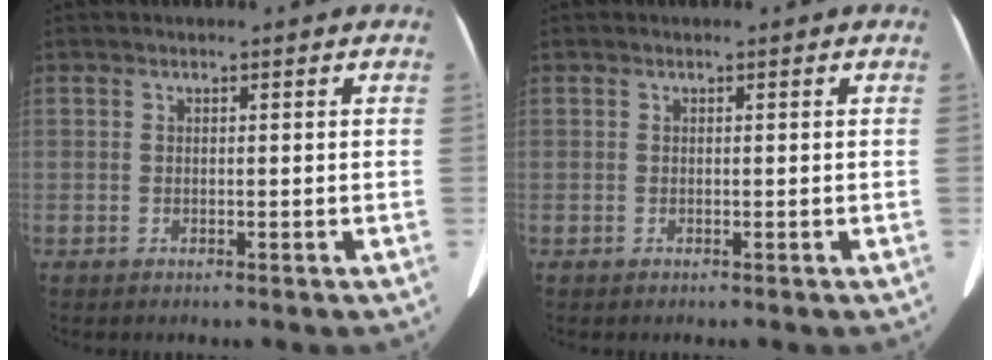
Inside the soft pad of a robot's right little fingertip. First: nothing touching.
{"total": 0.0}